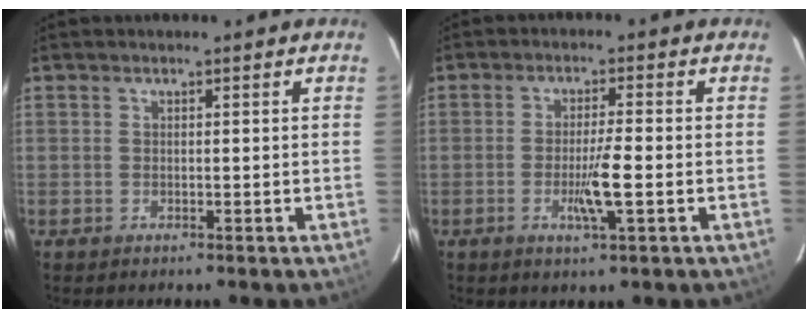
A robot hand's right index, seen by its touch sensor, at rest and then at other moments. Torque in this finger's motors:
{"motor_torque": [0.85, -0.35, 0.45, 0.11]}